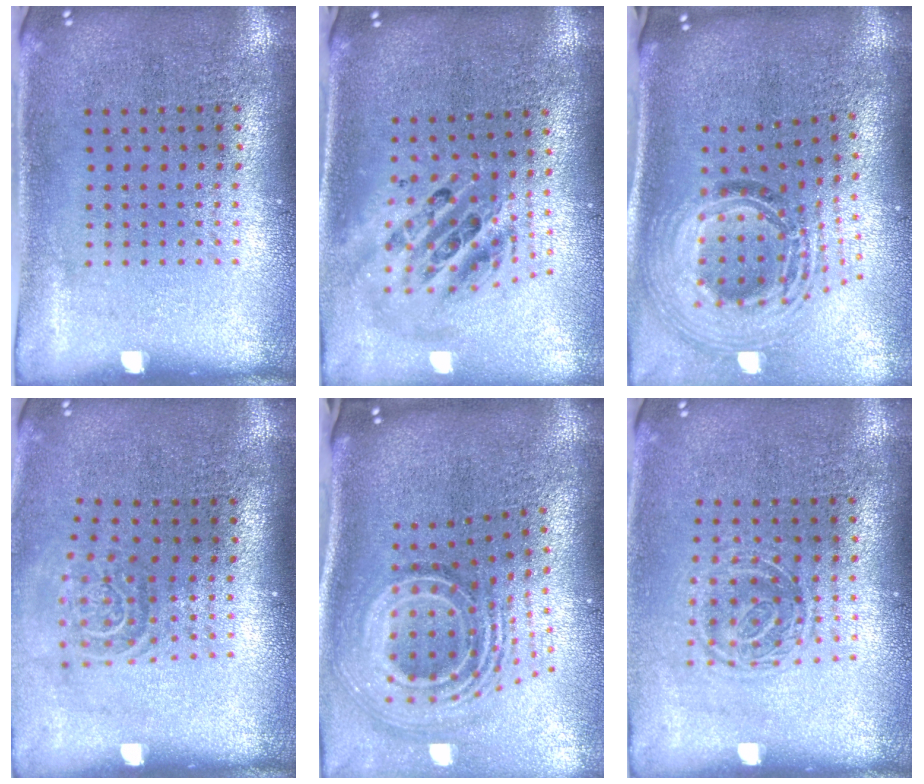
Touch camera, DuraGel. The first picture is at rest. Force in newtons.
{"total": 2.3, "press": 1.7, "slide": 1.5}
{"total": 2.2, "press": 1.6, "slide": 1.4}
{"total": 1.6, "press": 1.1, "slide": 1.1}
{"total": 2.6, "press": 1.7, "slide": 2.0}
{"total": 1.3, "press": 1.1, "slide": 0.7}